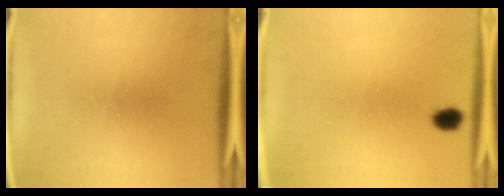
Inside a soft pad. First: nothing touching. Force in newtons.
{"total": 2.4}